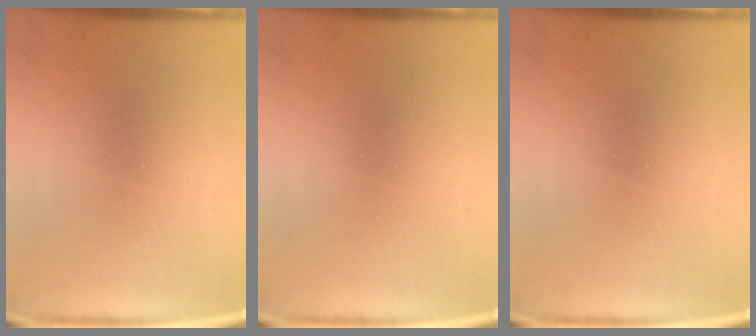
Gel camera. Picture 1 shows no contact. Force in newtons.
{"total": 0.0}
{"total": 0.0}